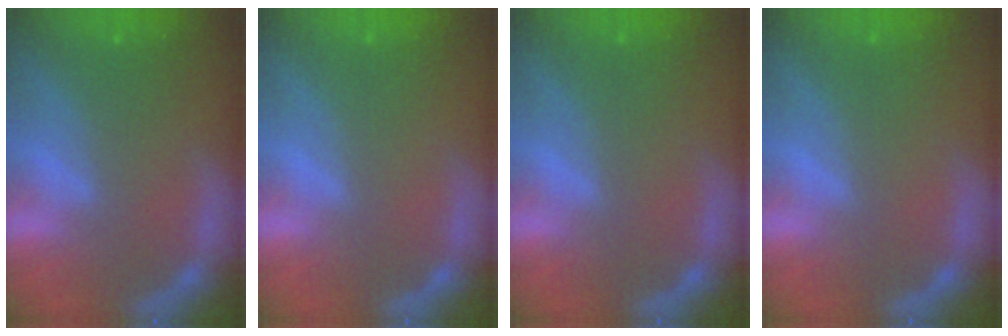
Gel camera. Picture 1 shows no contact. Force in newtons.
{"total": 0.0}
{"total": 0.0}
{"total": 0.0}